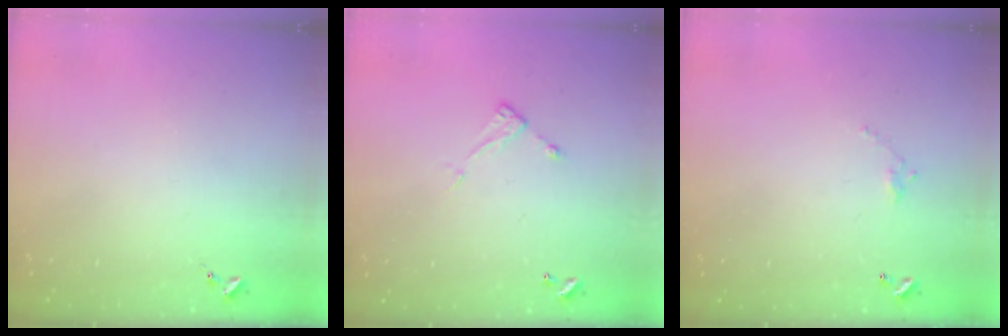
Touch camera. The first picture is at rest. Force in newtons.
{"total": 5.0, "press": 5.0, "slide": 0.4}
{"total": 4.0, "press": 4.0, "slide": 0.2}